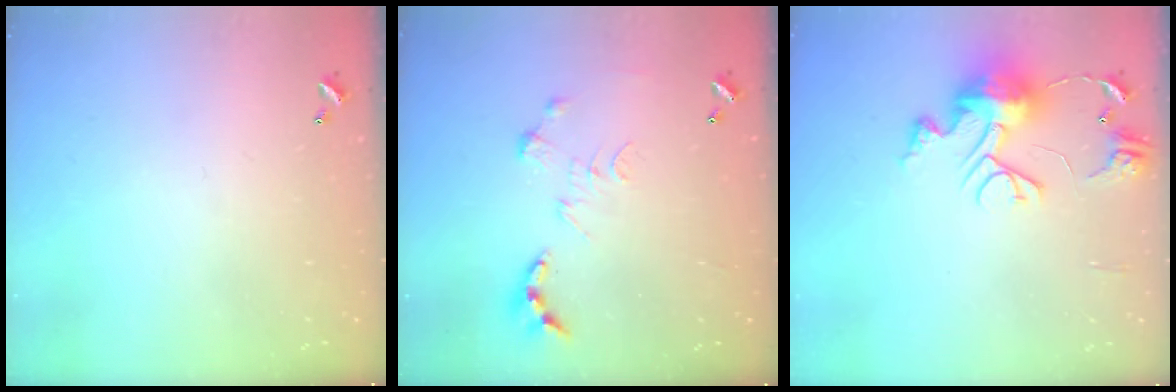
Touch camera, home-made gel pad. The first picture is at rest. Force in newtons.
{"total": 0.0}
{"total": 13.1, "press": 13.1, "slide": 0.9}